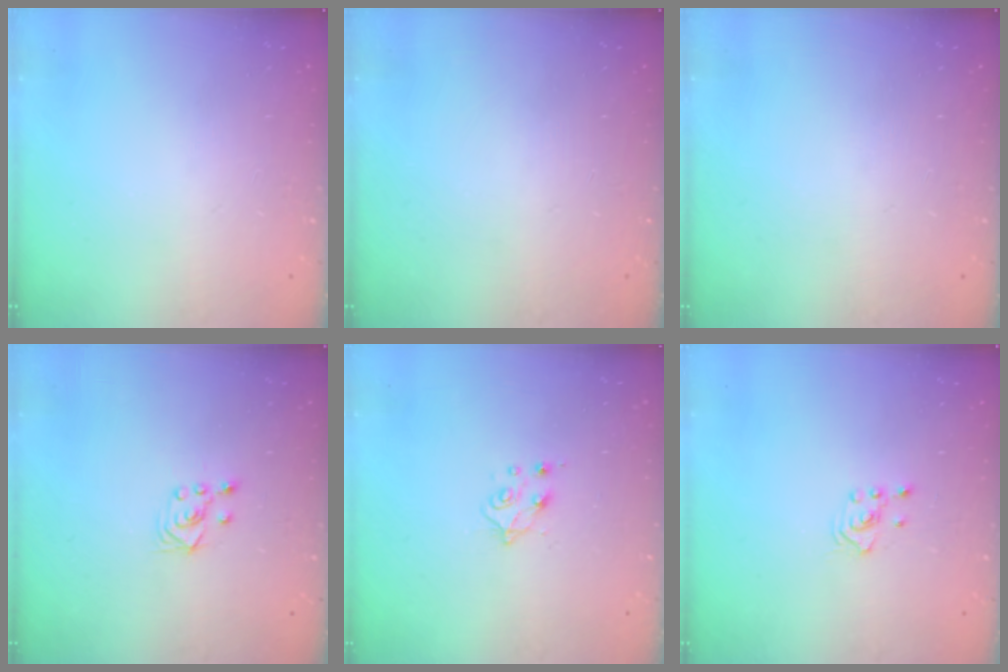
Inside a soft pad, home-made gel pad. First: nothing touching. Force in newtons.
{"total": 0.0}
{"total": 0.0}
{"total": 2.8, "press": 2.6, "slide": 1.1}
{"total": 5.5, "press": 5.4, "slide": 0.6}
{"total": 2.0, "press": 2.0, "slide": 0.3}